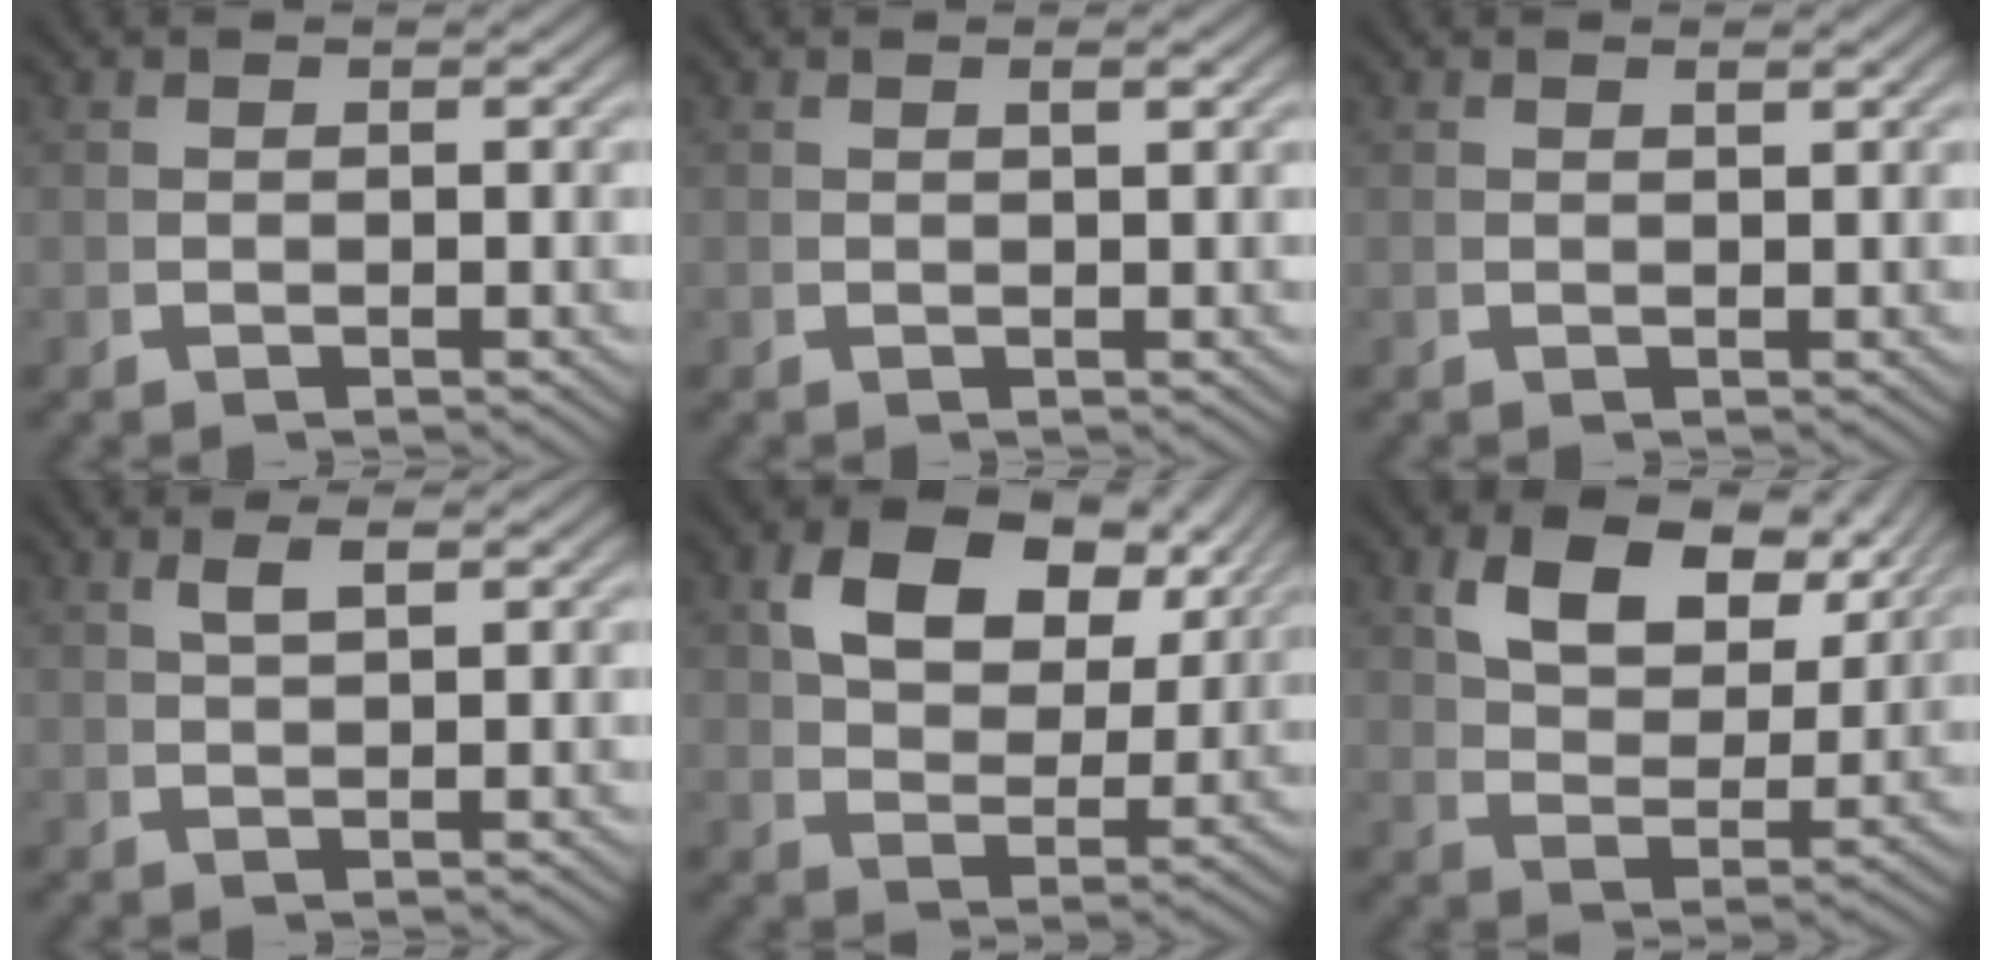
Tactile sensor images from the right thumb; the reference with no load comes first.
{"total": 0.8, "force": [0.3, 0.0, 0.7], "torque": [-0.007, 0.003, 0.008]}
{"total": 0.5, "force": [0.5, 0.0, 0.3], "torque": [-0.003, 0.000, 0.010]}
{"total": 1.8, "force": [1.3, -0.1, 1.2], "torque": [-0.018, 0.007, 0.031]}
{"total": 7.6, "force": [3.9, 3.8, 5.3], "torque": [-0.090, 0.004, 0.067]}
{"total": 7.9, "force": [4.7, 3.6, 5.1], "torque": [-0.082, 0.005, 0.082]}